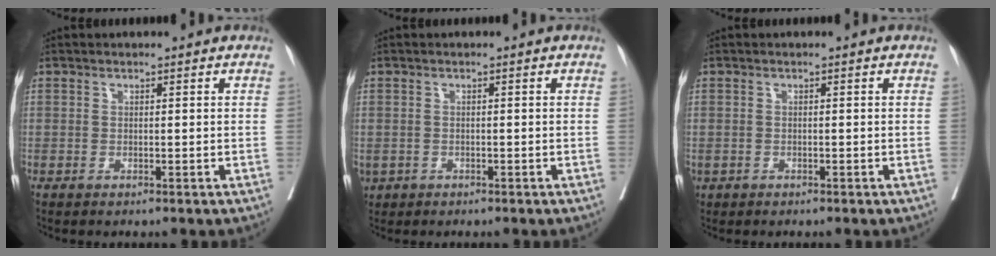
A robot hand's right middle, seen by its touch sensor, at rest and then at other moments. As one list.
[{"total": 2.8, "force": [-1.4, 2.2, 1.2], "torque": [-0.036, -0.004, -0.019]}, {"total": 0.9, "force": [-0.5, 0.6, 0.3], "torque": [-0.013, 0.000, -0.007]}]